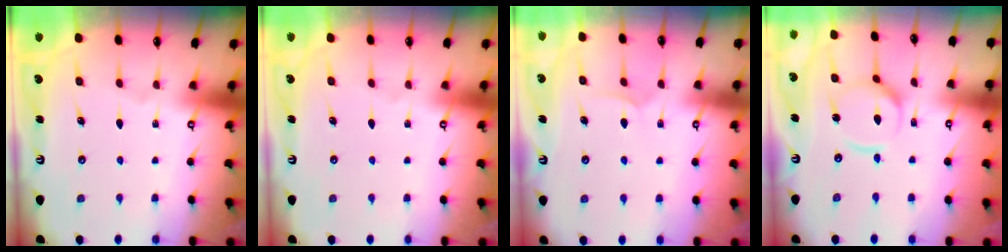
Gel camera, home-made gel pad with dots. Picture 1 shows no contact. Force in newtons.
{"total": 0.0}
{"total": 5.0, "press": 4.9, "slide": 0.4}
{"total": 9.5, "press": 9.5, "slide": 0.9}